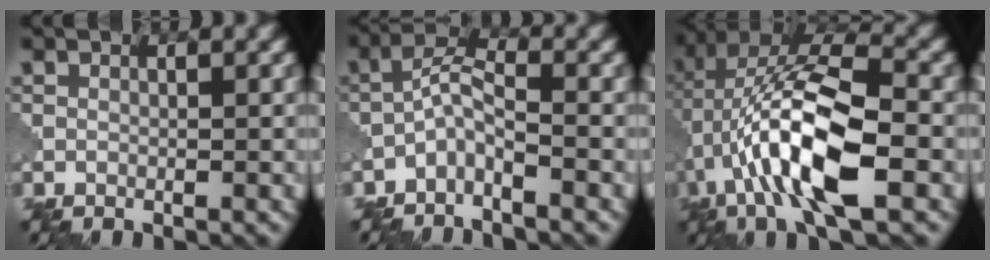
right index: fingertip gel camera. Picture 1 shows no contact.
{"total": 2.8, "force": [-1.9, 0.7, 1.9], "torque": [-0.040, 0.013, -0.047]}
{"total": 12.5, "force": [-2.5, 4.4, 11.4], "torque": [-0.216, 0.020, -0.050]}